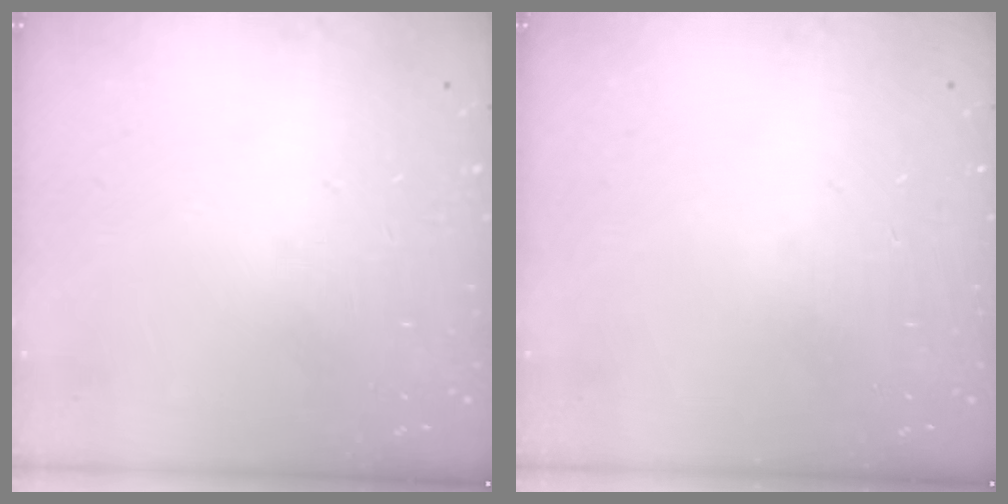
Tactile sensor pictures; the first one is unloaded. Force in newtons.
{"total": 0.0}